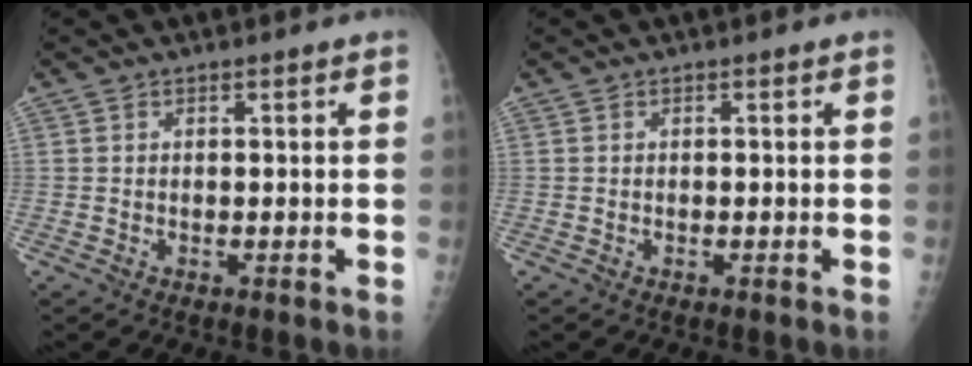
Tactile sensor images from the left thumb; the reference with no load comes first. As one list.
[{"total": 0.0}]